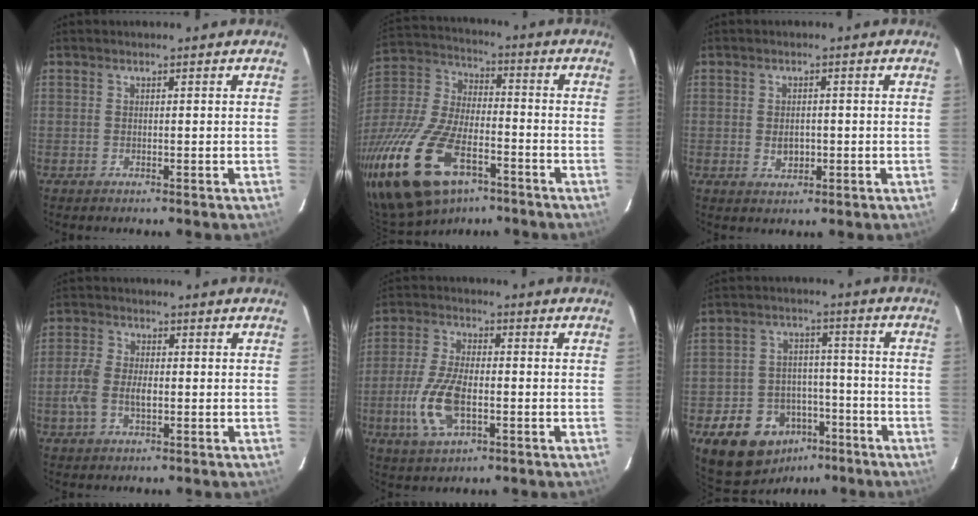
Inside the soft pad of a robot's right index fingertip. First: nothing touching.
{"total": 23.5, "force": [-13.0, 11.8, 15.7], "torque": [-0.345, -0.026, -0.233]}
{"total": 3.0, "force": [-0.5, 2.2, 2.0], "torque": [-0.033, -0.001, -0.005]}
{"total": 6.1, "force": [-1.3, 3.4, 4.8], "torque": [-0.109, 0.004, -0.025]}
{"total": 10.9, "force": [-2.9, 4.9, 9.2], "torque": [-0.202, -0.003, -0.053]}
{"total": 13.7, "force": [-7.7, 10.2, 4.8], "torque": [-0.117, 0.033, -0.095]}